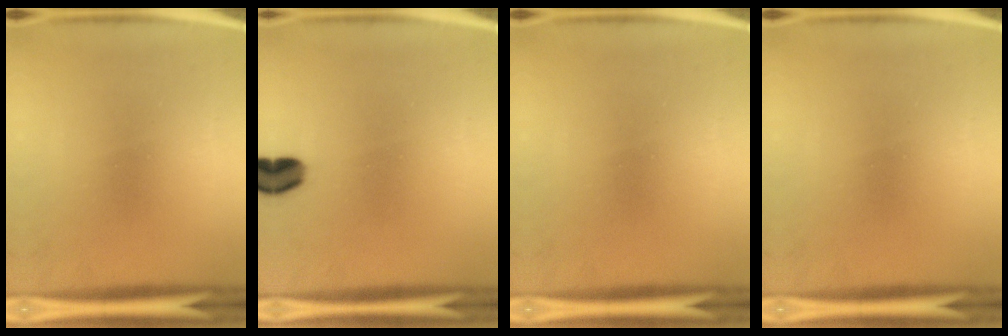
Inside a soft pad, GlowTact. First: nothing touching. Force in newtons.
{"total": 4.5}
{"total": 0.0}
{"total": 0.0}